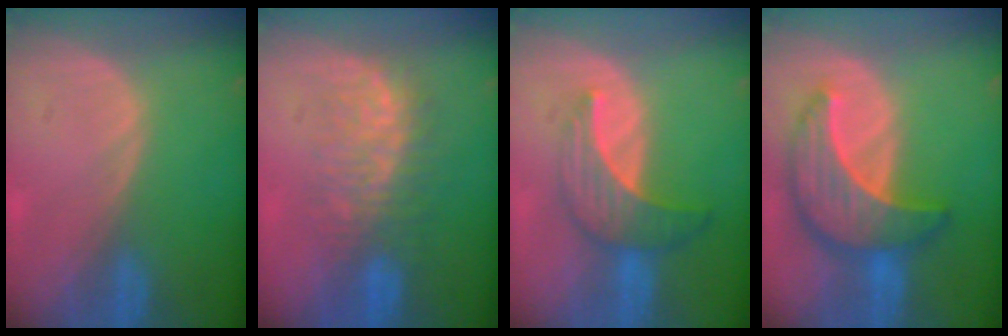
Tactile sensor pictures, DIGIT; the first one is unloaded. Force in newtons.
{"total": 7.6, "press": 7.5, "slide": 1.2}
{"total": 7.3, "press": 6.6, "slide": 3.1}
{"total": 9.8, "press": 9.8, "slide": 0.8}